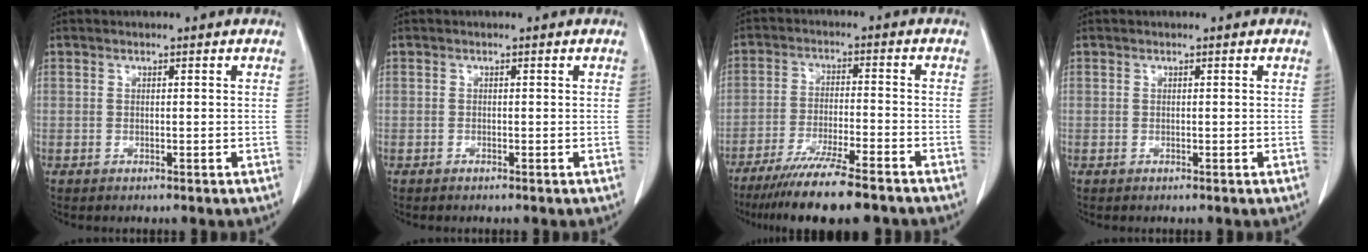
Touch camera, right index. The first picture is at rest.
{"total": 0.0}
{"total": 13.2, "force": [-10.7, 0.8, 7.7], "torque": [-0.124, -0.034, -0.173]}
{"total": 0.0}